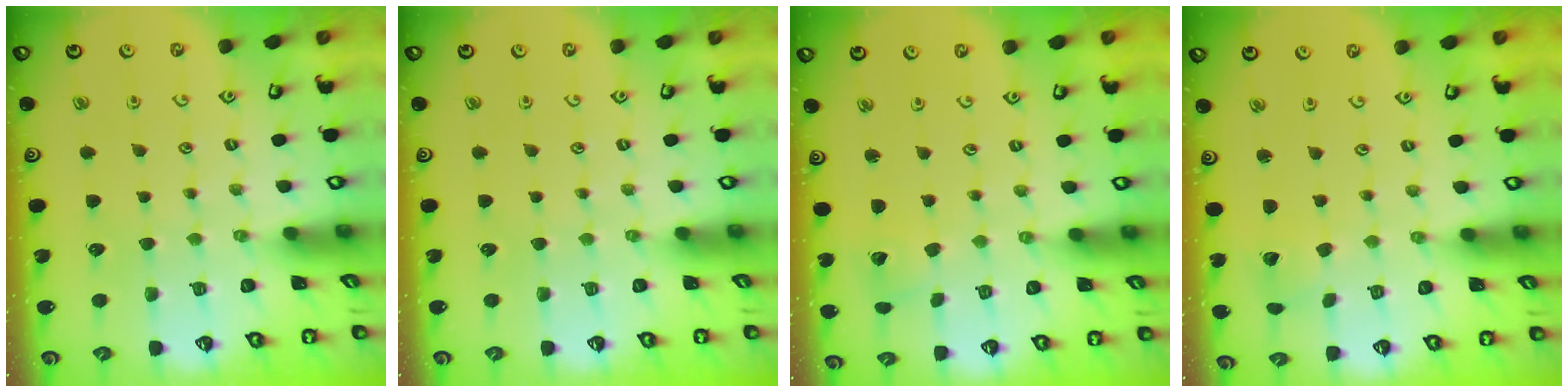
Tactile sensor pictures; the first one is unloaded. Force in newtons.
{"total": 0.0}
{"total": 3.0, "press": 2.9, "slide": 0.4}
{"total": 2.1, "press": 2.1, "slide": 0.3}